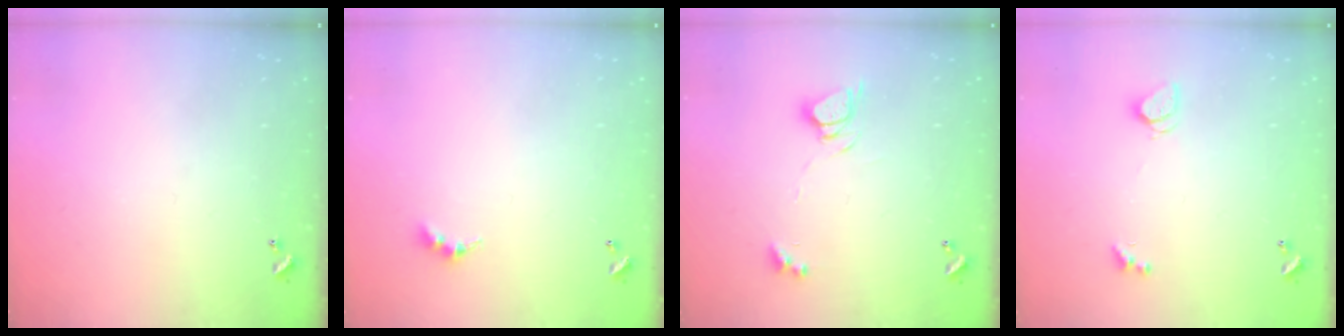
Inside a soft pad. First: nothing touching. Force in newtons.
{"total": 3.9, "press": 3.8, "slide": 0.5}
{"total": 5.0, "press": 5.0, "slide": 0.3}
{"total": 2.0, "press": 2.0, "slide": 0.3}